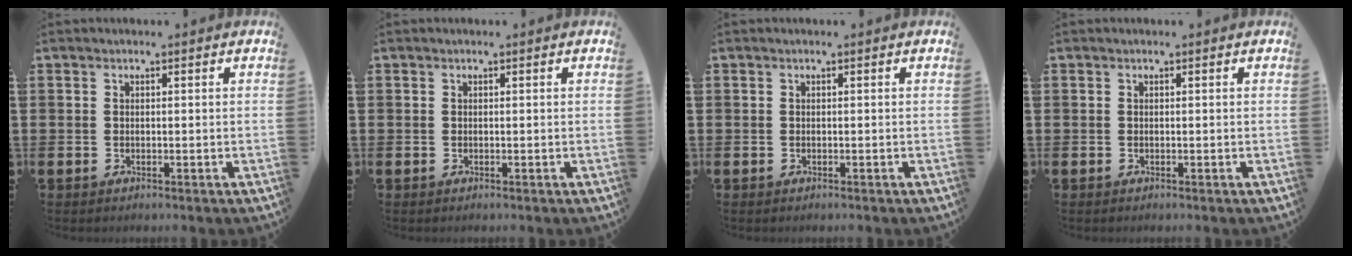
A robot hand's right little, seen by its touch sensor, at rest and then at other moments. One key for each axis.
{"total": 0.0}
{"total": 0.0}
{"total": 0.0}